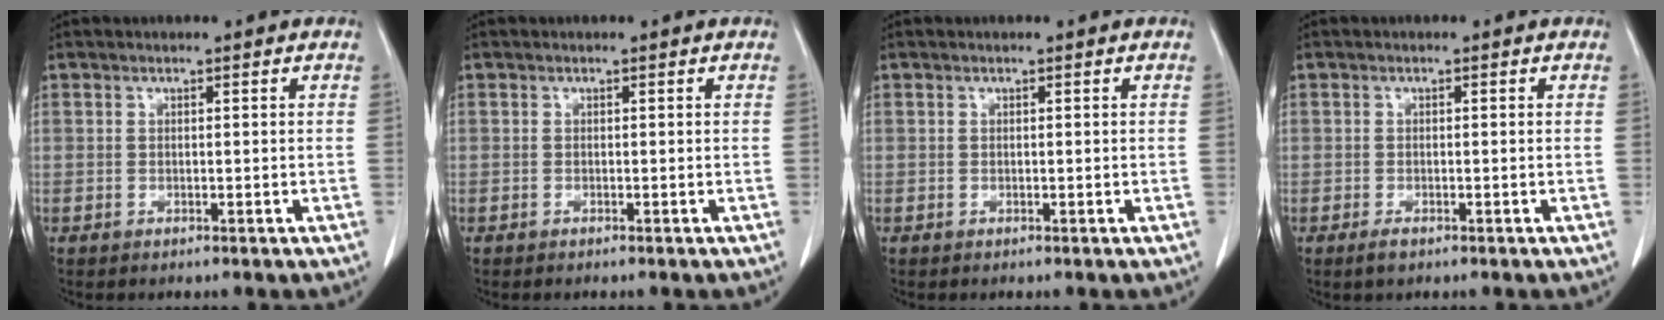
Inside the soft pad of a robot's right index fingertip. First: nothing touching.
{"total": 0.0}
{"total": 0.0}
{"total": 1.3, "force": [-0.7, 0.7, 0.8], "torque": [-0.012, 0.002, -0.008]}